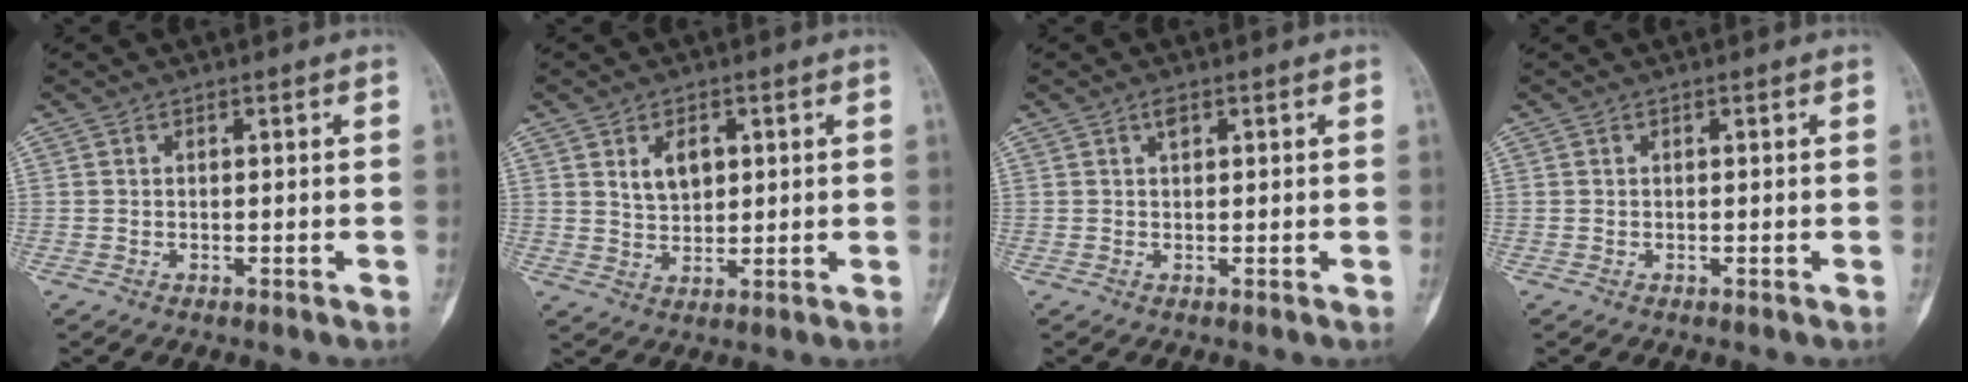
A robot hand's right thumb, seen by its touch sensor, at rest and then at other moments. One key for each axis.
{"total": 5.1, "fx": 1.8, "fy": 3.2, "fz": 3.4, "tx": -0.042, "ty": -0.013, "tz": 0.034}
{"total": 1.3, "fx": 0.8, "fy": 0.6, "fz": 0.8, "tx": -0.009, "ty": 0.001, "tz": 0.011}
{"total": 0.0}